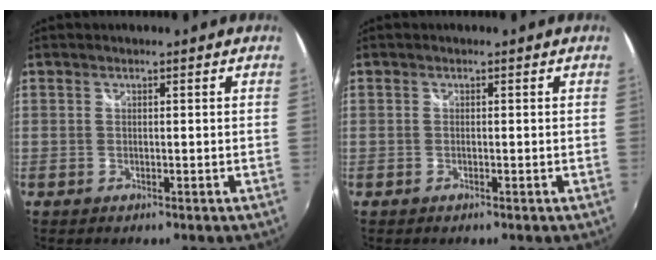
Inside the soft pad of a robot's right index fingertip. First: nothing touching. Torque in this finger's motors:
{"motor_torque": [0.24, 0.17, 0.12, 0.02]}